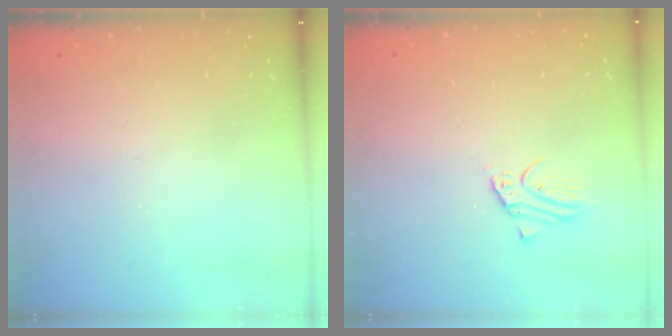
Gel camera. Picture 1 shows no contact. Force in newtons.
{"total": 2.7, "press": 2.7, "slide": 0.3}